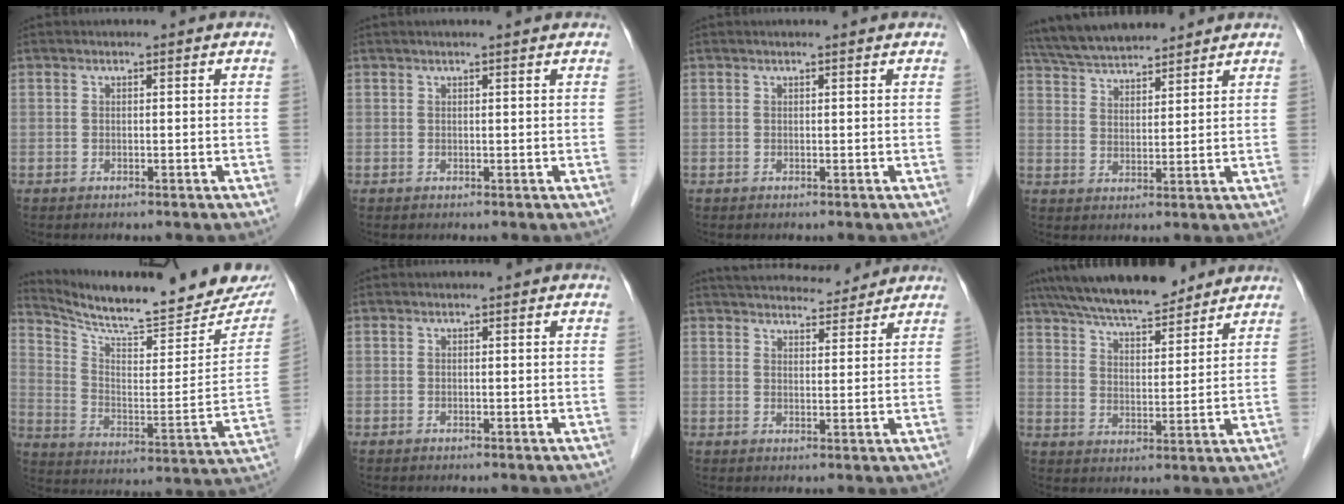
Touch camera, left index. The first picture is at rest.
{"total": 3.1, "force": [2.7, -0.1, 1.5], "torque": [-0.018, 0.018, 0.030]}
{"total": 1.4, "force": [1.3, 0.0, 0.6], "torque": [-0.010, 0.008, 0.015]}
{"total": 11.8, "force": [10.9, 2.2, 4.0], "torque": [-0.076, 0.029, 0.190]}
{"total": 21.4, "force": [19.4, 2.6, 8.8], "torque": [-0.141, -0.065, 0.274]}
{"total": 0.0}
{"total": 13.4, "force": [12.5, 2.7, 3.8], "torque": [-0.052, 0.021, 0.178]}
{"total": 14.9, "force": [13.0, 3.1, 6.5], "torque": [-0.113, 0.020, 0.213]}